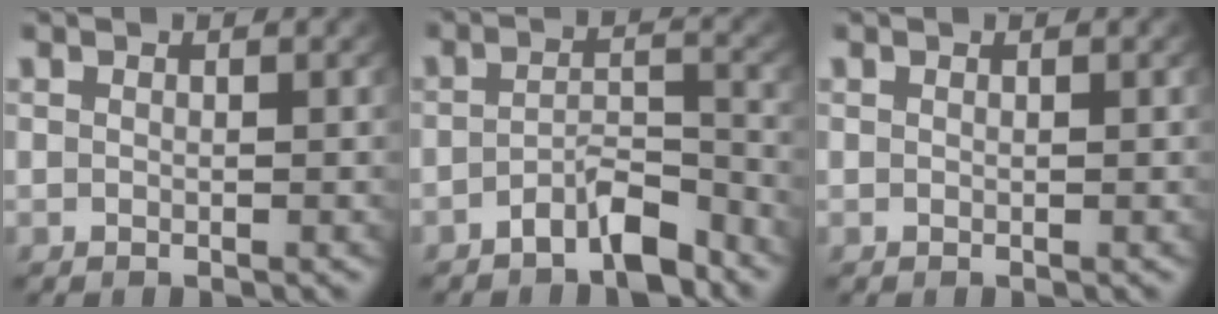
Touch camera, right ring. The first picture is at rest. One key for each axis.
{"total": 4.7, "fx": -3.8, "fy": 1.5, "fz": 2.3, "tx": -0.025, "ty": -0.006, "tz": -0.063}
{"total": 0.0}